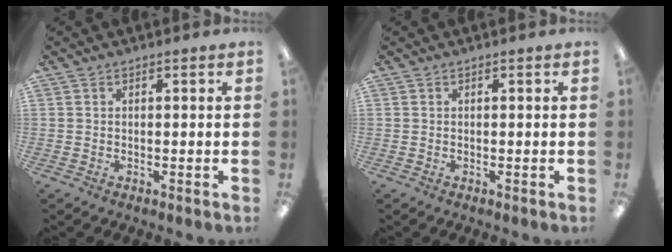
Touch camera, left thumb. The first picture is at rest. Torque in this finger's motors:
{"motor_torque": [-0.02, 0.03, 0.00, 0.00, 0.00]}